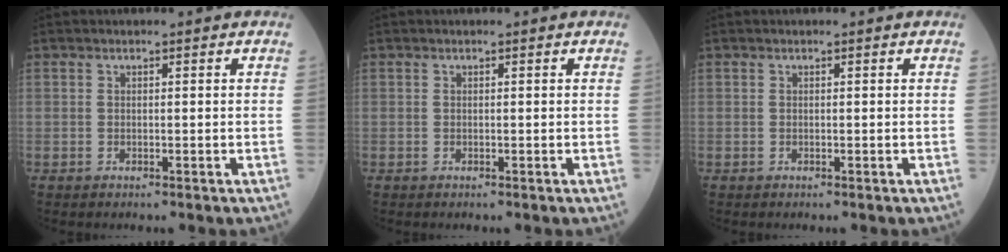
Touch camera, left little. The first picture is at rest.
{"total": 0.0}
{"total": 0.0}